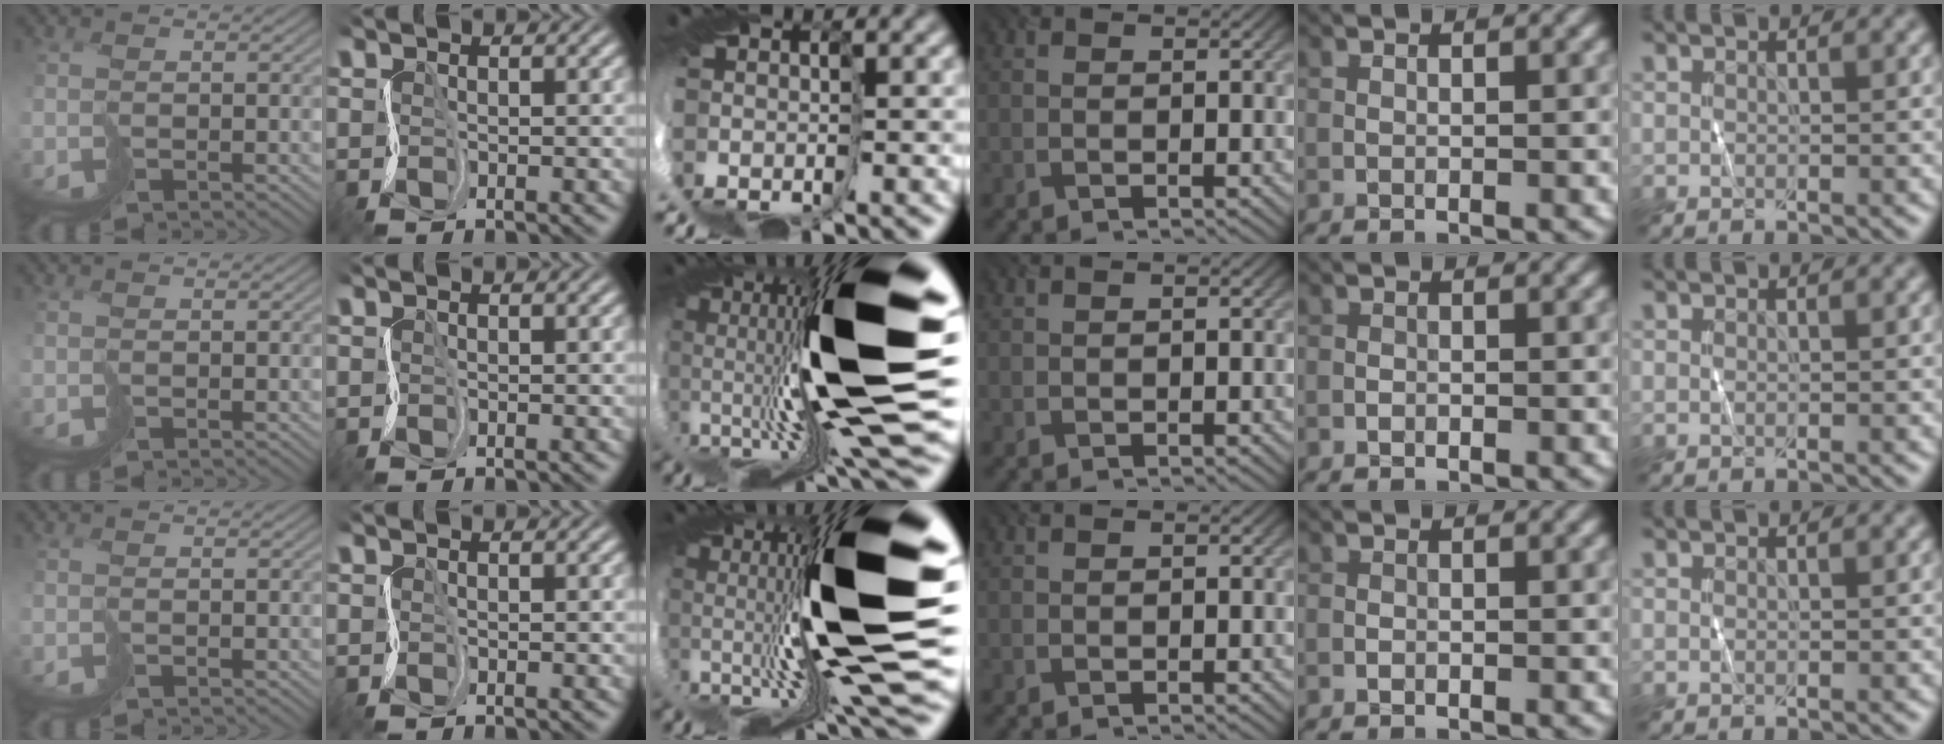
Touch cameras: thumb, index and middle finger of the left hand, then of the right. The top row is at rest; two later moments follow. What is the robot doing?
{"motion": "cut", "object": "tape"}